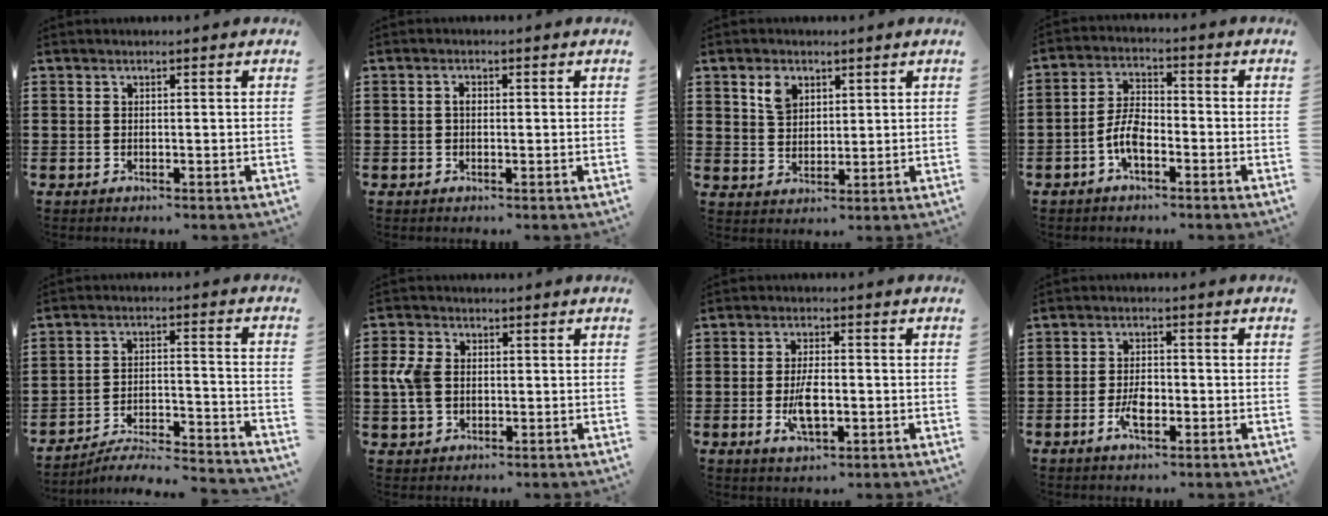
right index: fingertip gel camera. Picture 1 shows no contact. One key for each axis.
{"total": 1.3, "fx": 0.0, "fy": 0.7, "fz": 1.1, "tx": -0.022, "ty": 0.003, "tz": 0.000}
{"total": 4.2, "fx": 2.4, "fy": 2.8, "fz": 1.9, "tx": -0.040, "ty": 0.007, "tz": 0.042}
{"total": 5.0, "fx": -2.4, "fy": 2.2, "fz": 3.8, "tx": -0.092, "ty": 0.004, "tz": -0.053}
{"total": 5.3, "fx": -5.0, "fy": 0.3, "fz": 1.7, "tx": -0.035, "ty": -0.006, "tz": -0.102}
{"total": 5.0, "fx": 0.1, "fy": 3.6, "fz": 3.5, "tx": -0.112, "ty": 0.000, "tz": -0.011}
{"total": 5.5, "fx": -1.1, "fy": 2.3, "fz": 4.9, "tx": -0.105, "ty": -0.001, "tz": -0.024}
{"total": 3.9, "fx": -1.3, "fy": 1.8, "fz": 3.1, "tx": -0.062, "ty": 0.005, "tz": -0.025}